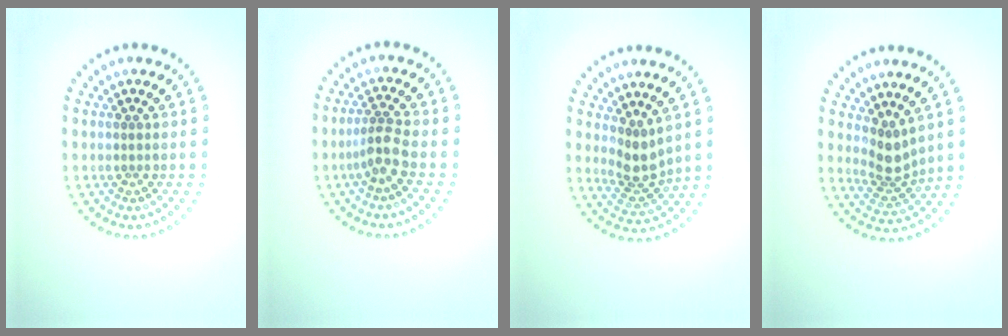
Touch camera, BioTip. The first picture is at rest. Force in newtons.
{"total": 2.4, "press": 1.8, "slide": 1.5}
{"total": 2.9, "press": 2.2, "slide": 1.8}
{"total": 2.9, "press": 2.0, "slide": 2.0}